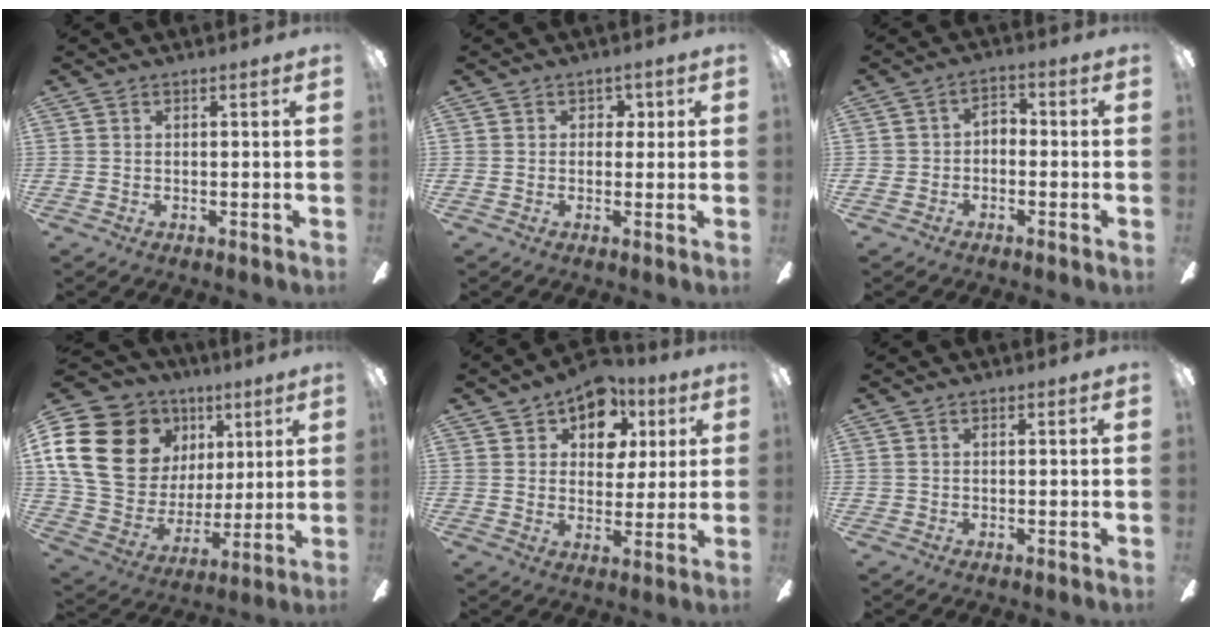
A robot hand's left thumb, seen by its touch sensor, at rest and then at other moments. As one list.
[{"total": 2.6, "force": [0.4, 2.5, 0.9], "torque": [-0.008, 0.005, 0.001]}, {"total": 4.0, "force": [-2.2, 3.0, 1.4], "torque": [-0.025, 0.017, -0.041]}, {"total": 22.8, "force": [8.4, 17.3, 12.3], "torque": [-0.257, -0.023, 0.167]}, {"total": 10.8, "force": [6.6, 7.1, 4.8], "torque": [-0.069, -0.035, 0.119]}, {"total": 0.6, "force": [0.2, 0.6, 0.1], "torque": [-0.003, 0.005, 0.003]}]